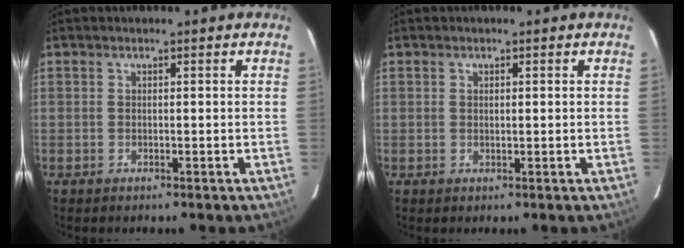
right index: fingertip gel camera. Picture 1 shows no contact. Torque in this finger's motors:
{"motor_torque": [0.00, -0.01, -0.09, -0.01]}